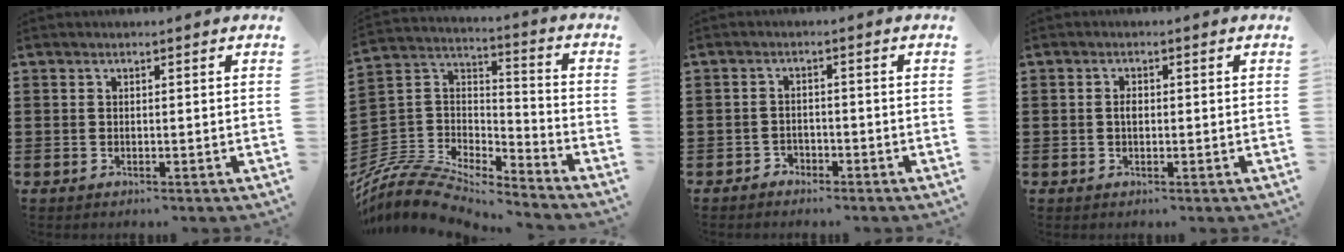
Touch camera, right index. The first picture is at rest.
{"total": 8.5, "force": [-8.0, 2.1, 2.1], "torque": [-0.064, 0.000, -0.167]}
{"total": 1.8, "force": [-1.6, 0.8, 0.0], "torque": [-0.008, 0.001, -0.036]}
{"total": 1.5, "force": [-0.1, 0.8, 1.3], "torque": [-0.025, 0.004, -0.002]}